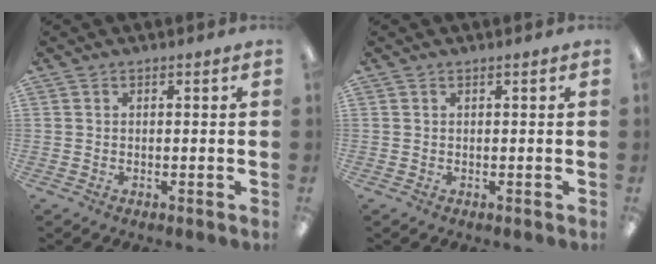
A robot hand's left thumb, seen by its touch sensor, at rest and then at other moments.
{"total": 0.0}